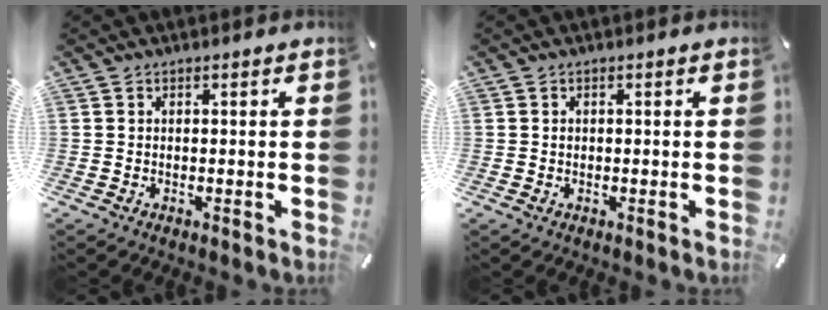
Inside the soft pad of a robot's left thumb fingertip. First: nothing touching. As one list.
[{"total": 0.6, "force": [0.0, 0.6, 0.2], "torque": [-0.003, 0.005, -0.001]}]